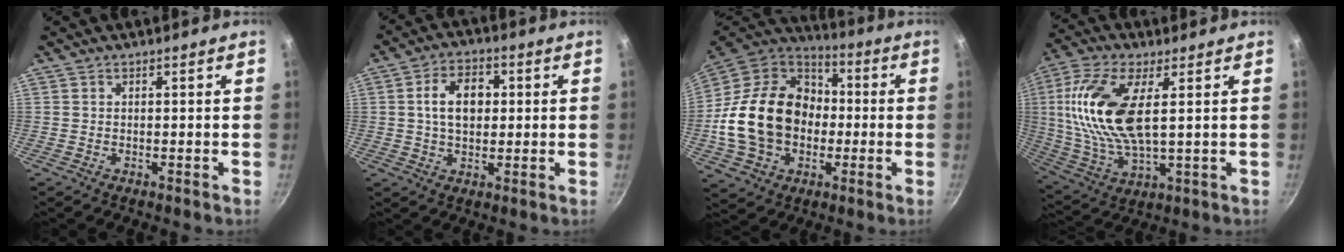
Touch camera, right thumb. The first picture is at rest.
{"total": 8.6, "force": [1.2, 5.8, 6.1], "torque": [-0.082, 0.010, 0.014]}
{"total": 23.9, "force": [-1.9, 18.2, 15.3], "torque": [-0.254, 0.047, -0.027]}
{"total": 17.4, "force": [3.7, 7.5, 15.3], "torque": [-0.312, -0.003, 0.073]}